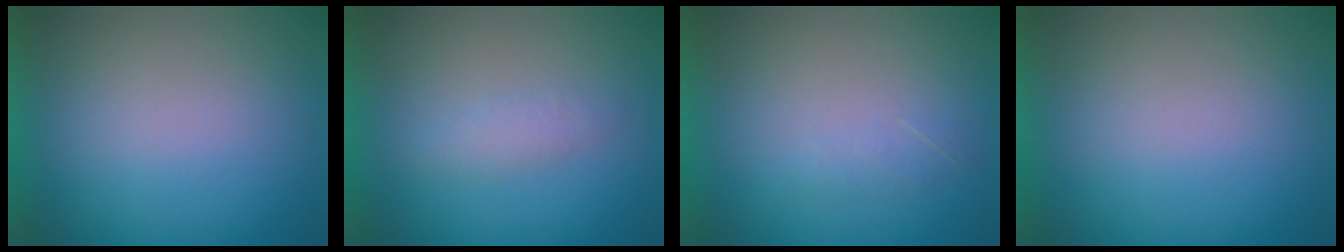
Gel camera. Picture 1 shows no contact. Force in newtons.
{"total": 1.9}
{"total": 1.3}
{"total": 0.0}